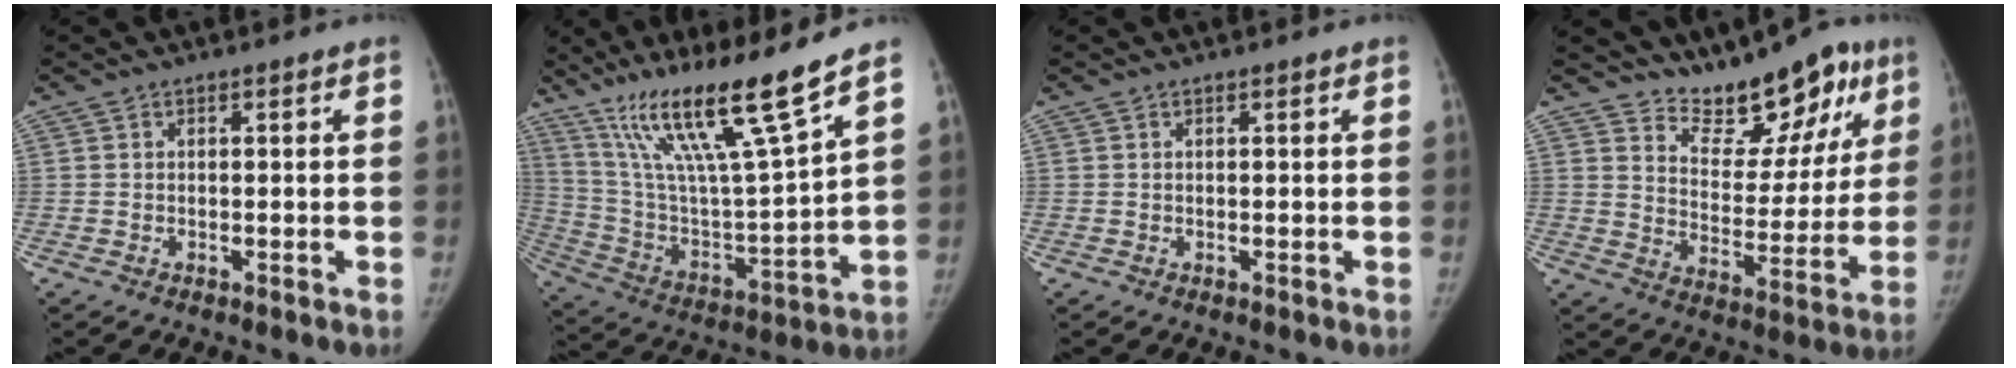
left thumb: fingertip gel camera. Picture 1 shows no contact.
{"total": 20.7, "force": [14.1, 1.0, 15.1], "torque": [-0.247, -0.066, 0.263]}
{"total": 0.0}
{"total": 15.7, "force": [12.1, 7.5, 6.6], "torque": [-0.031, -0.078, 0.178]}